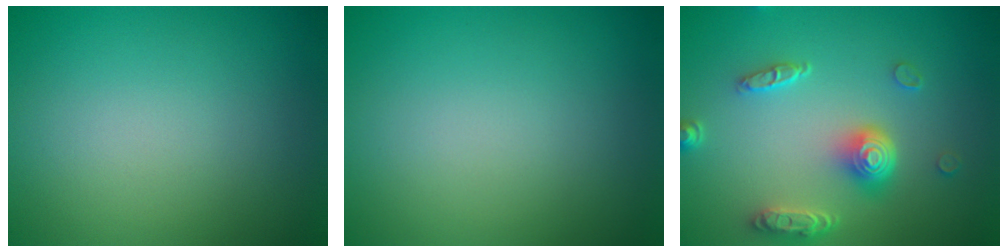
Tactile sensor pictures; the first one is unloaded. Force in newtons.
{"total": 0.0}
{"total": 4.6, "press": 3.6, "slide": 2.9}